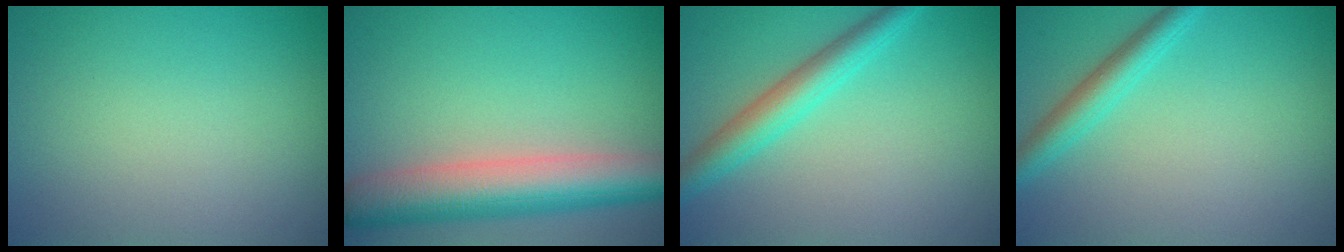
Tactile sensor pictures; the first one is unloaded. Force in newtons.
{"total": 7.5, "press": 7.5, "slide": 0.4}
{"total": 3.7, "press": 3.7, "slide": 0.2}
{"total": 2.7, "press": 2.7, "slide": 0.0}